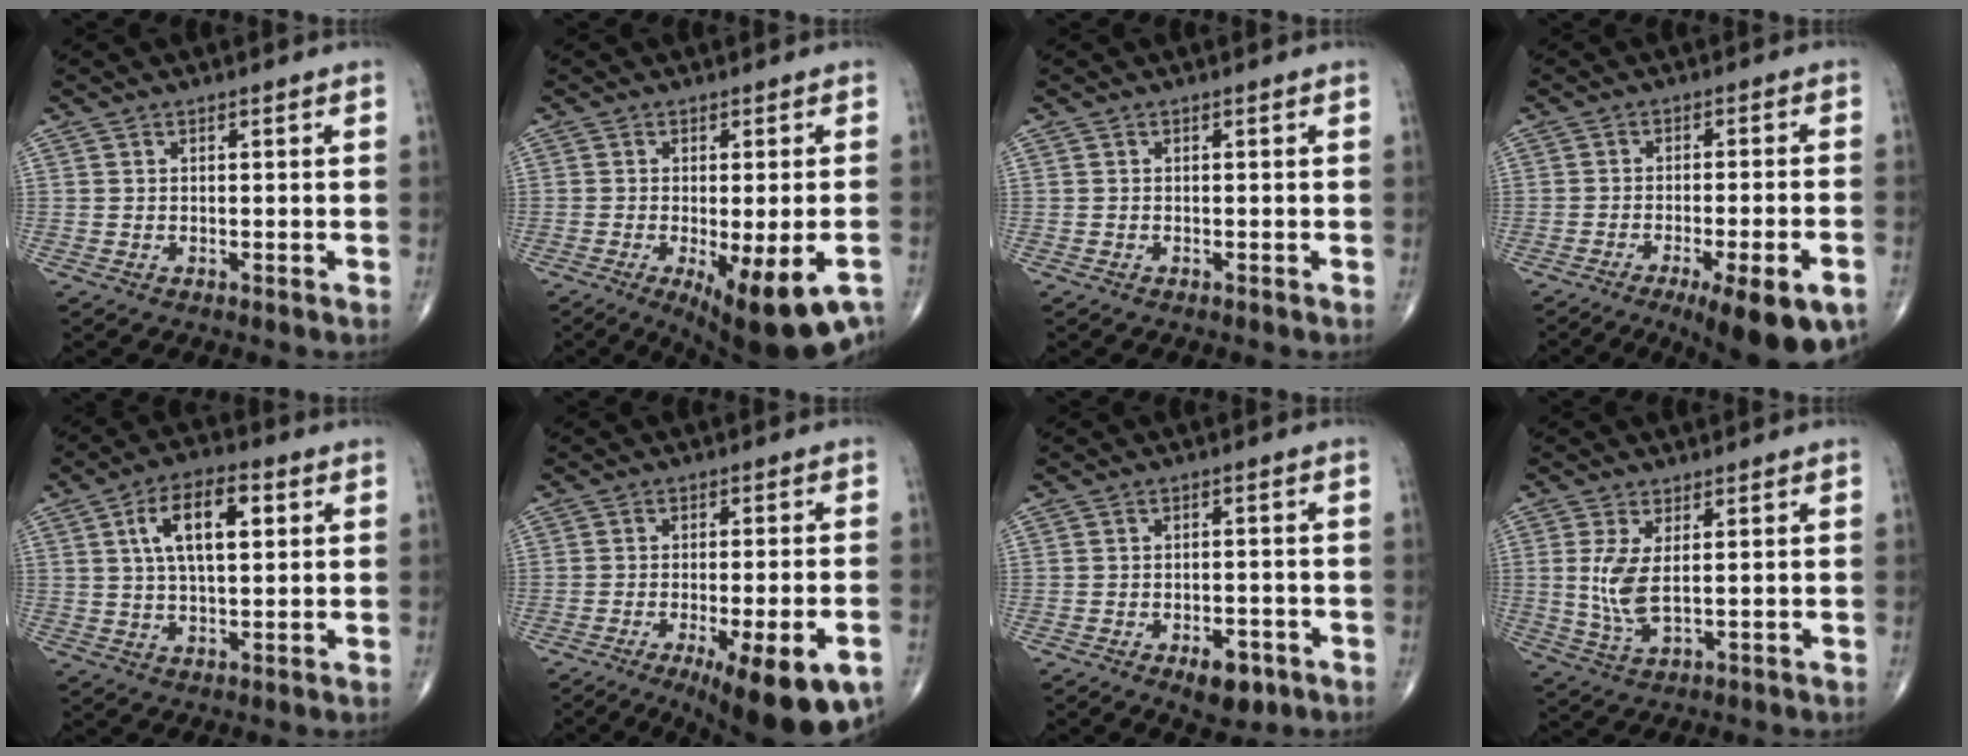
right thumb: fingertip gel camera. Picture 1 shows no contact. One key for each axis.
{"total": 14.2, "fx": -7.7, "fy": 3.9, "fz": 11.3, "tx": -0.120, "ty": -0.004, "tz": -0.103}
{"total": 0.0}
{"total": 14.1, "fx": -8.0, "fy": 3.3, "fz": 11.2, "tx": -0.127, "ty": 0.012, "tz": -0.113}
{"total": 11.0, "fx": 3.1, "fy": 5.0, "fz": 9.3, "tx": -0.152, "ty": 0.007, "tz": 0.050}
{"total": 16.9, "fx": -8.7, "fy": 4.6, "fz": 13.7, "tx": -0.152, "ty": 0.009, "tz": -0.119}
{"total": 5.8, "fx": -3.1, "fy": 2.9, "fz": 3.9, "tx": -0.042, "ty": 0.012, "tz": -0.038}
{"total": 6.2, "fx": 0.8, "fy": 2.3, "fz": 5.7, "tx": -0.132, "ty": -0.015, "tz": 0.024}